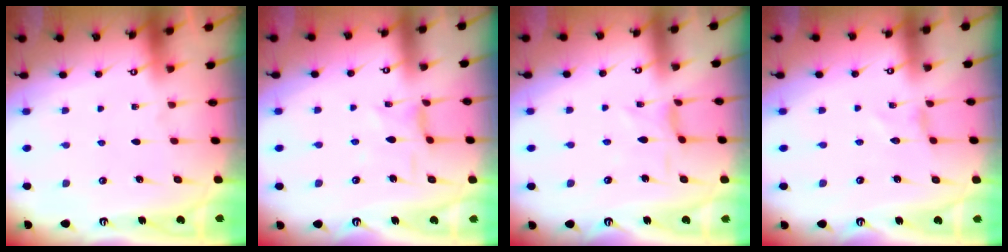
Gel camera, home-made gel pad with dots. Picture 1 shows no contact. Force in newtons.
{"total": 2.7, "press": 2.6, "slide": 0.6}
{"total": 1.7, "press": 1.6, "slide": 0.4}
{"total": 0.0}